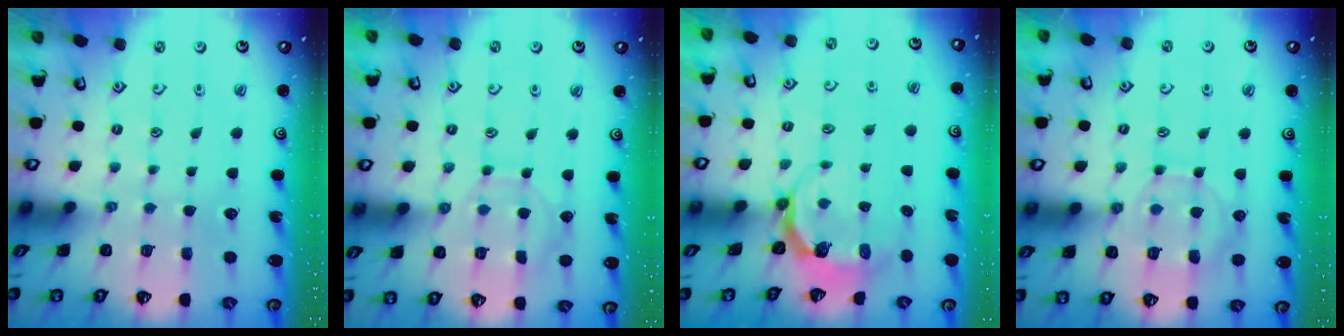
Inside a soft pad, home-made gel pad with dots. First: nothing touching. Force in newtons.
{"total": 8.4, "press": 8.3, "slide": 1.0}
{"total": 5.9, "press": 4.8, "slide": 3.4}
{"total": 10.0, "press": 10.0, "slide": 1.0}